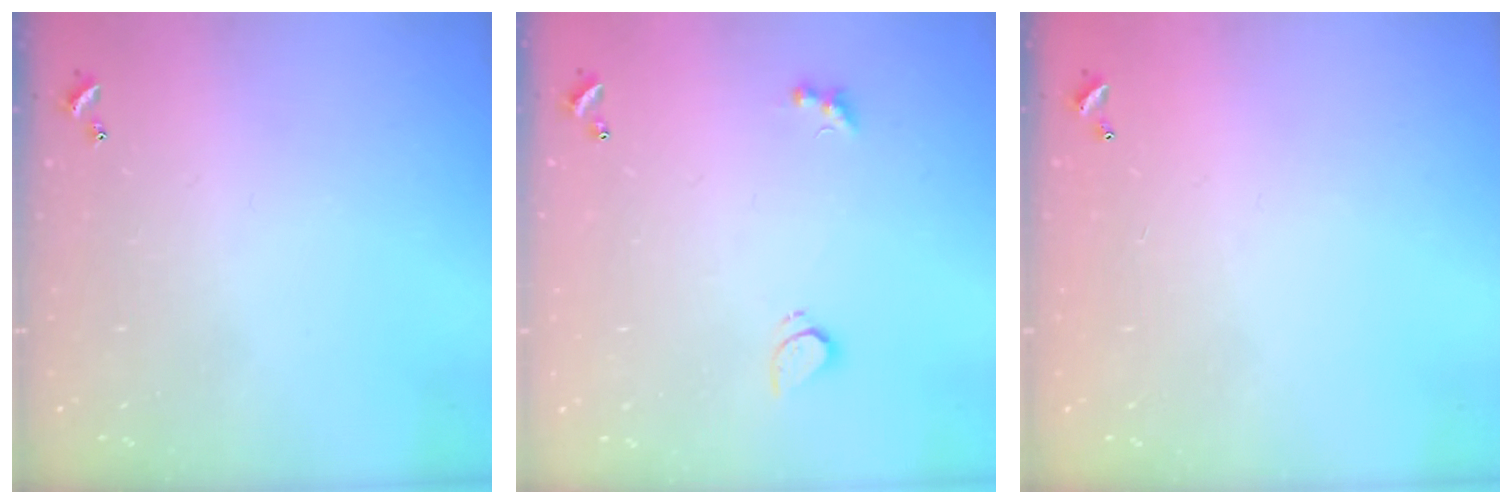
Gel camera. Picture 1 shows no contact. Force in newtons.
{"total": 3.0, "press": 2.7, "slide": 1.1}
{"total": 3.0, "press": 3.0, "slide": 0.1}